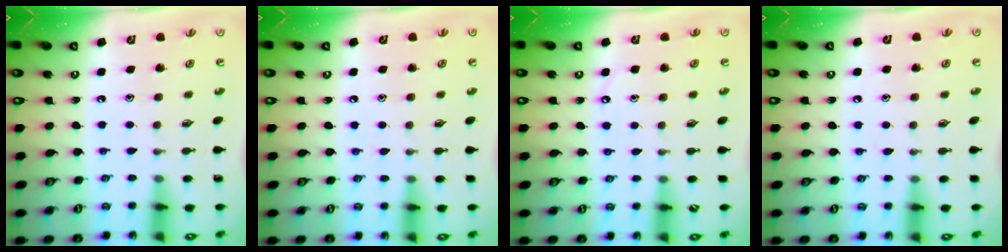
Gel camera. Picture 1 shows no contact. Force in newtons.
{"total": 2.9, "press": 2.9, "slide": 0.4}
{"total": 2.9, "press": 2.8, "slide": 0.5}
{"total": 4.3, "press": 4.2, "slide": 0.7}